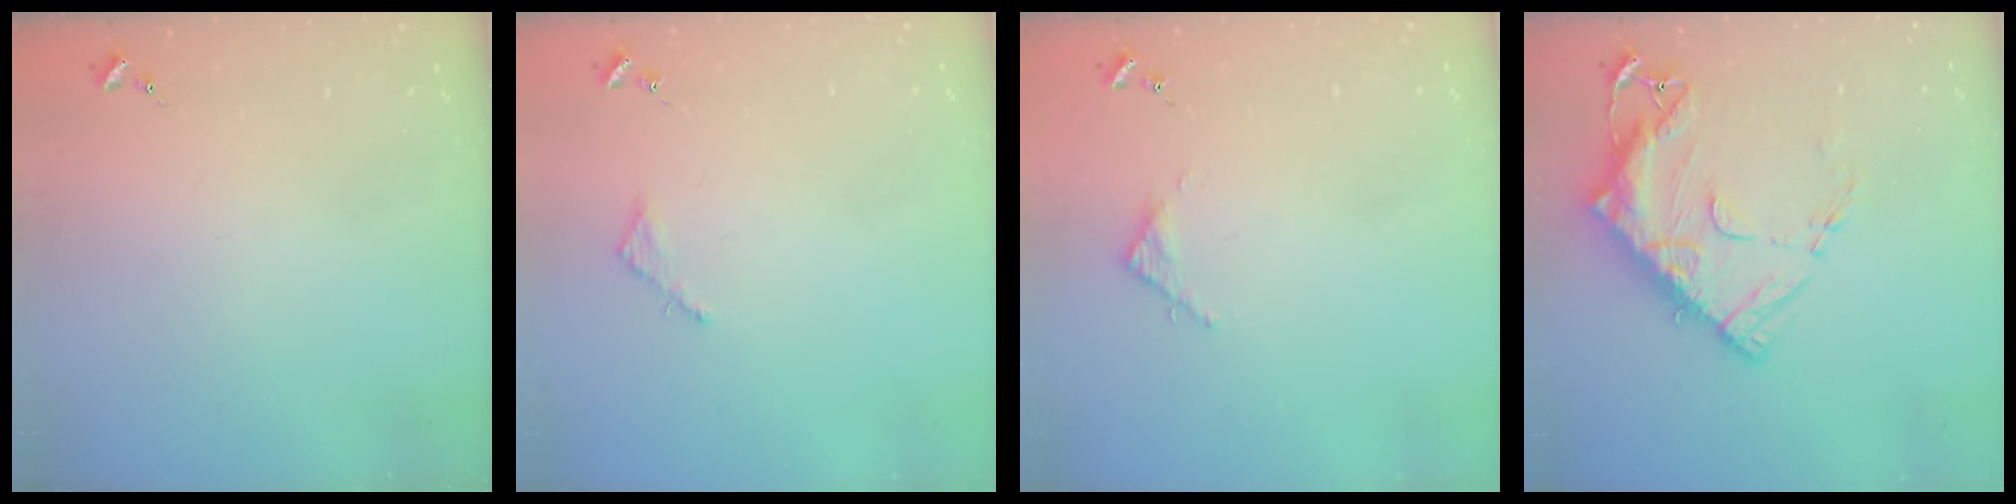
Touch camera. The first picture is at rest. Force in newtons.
{"total": 2.5, "press": 2.5, "slide": 0.2}
{"total": 2.8, "press": 2.8, "slide": 0.4}
{"total": 16.9, "press": 16.8, "slide": 1.6}